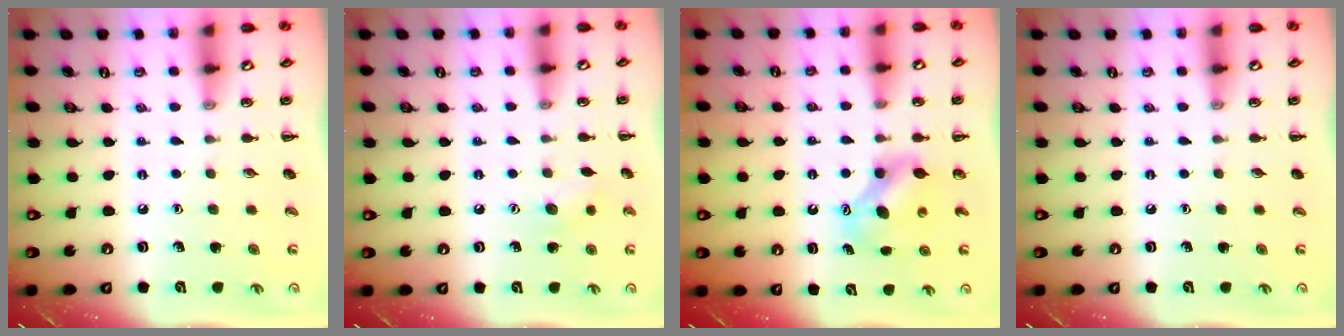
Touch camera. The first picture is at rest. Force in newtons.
{"total": 7.1, "press": 7.0, "slide": 1.4}
{"total": 7.4, "press": 7.4, "slide": 0.5}
{"total": 0.0}